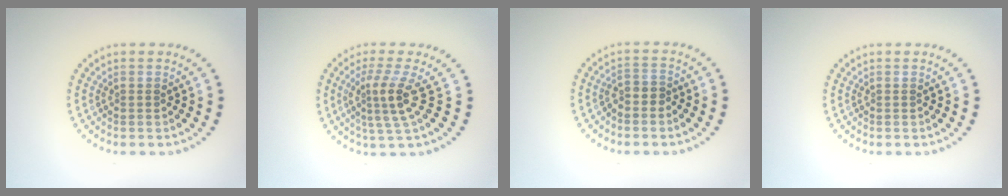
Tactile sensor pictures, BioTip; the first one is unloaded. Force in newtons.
{"total": 3.3, "press": 2.4, "slide": 2.2}
{"total": 1.2, "press": 0.9, "slide": 0.8}
{"total": 0.0}